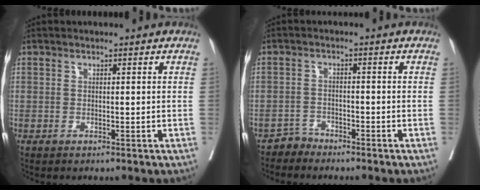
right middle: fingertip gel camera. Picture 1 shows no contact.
{"total": 2.0, "force": [-1.8, 0.5, -0.8], "torque": [0.022, -0.001, -0.033]}